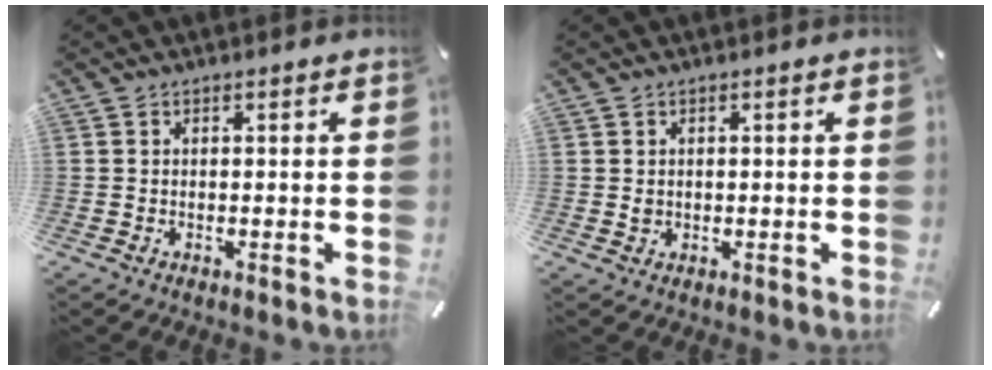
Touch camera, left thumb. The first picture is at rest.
{"total": 1.1, "force": [0.1, 1.0, 0.5], "torque": [-0.002, 0.001, -0.001]}